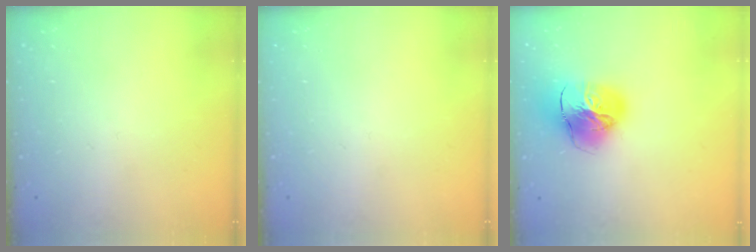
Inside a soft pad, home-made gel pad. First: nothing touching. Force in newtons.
{"total": 0.0}
{"total": 17.8, "press": 17.7, "slide": 2.1}